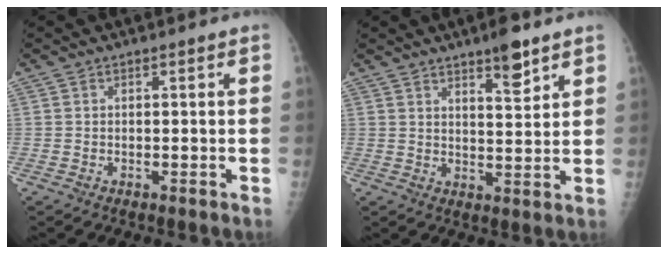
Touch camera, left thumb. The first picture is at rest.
{"total": 6.3, "force": [4.4, 1.6, 4.3], "torque": [-0.052, -0.031, 0.065]}